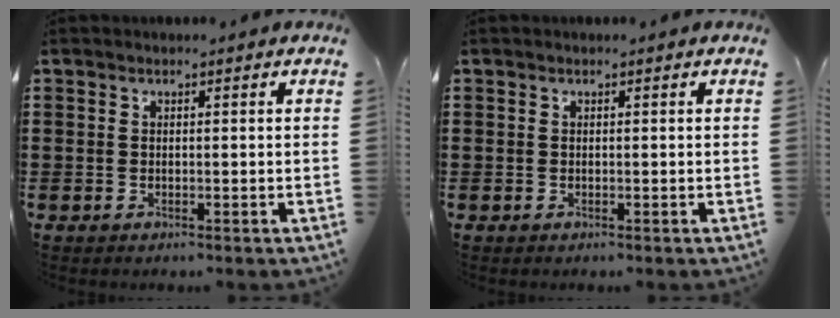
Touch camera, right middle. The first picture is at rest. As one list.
[{"total": 0.0}]